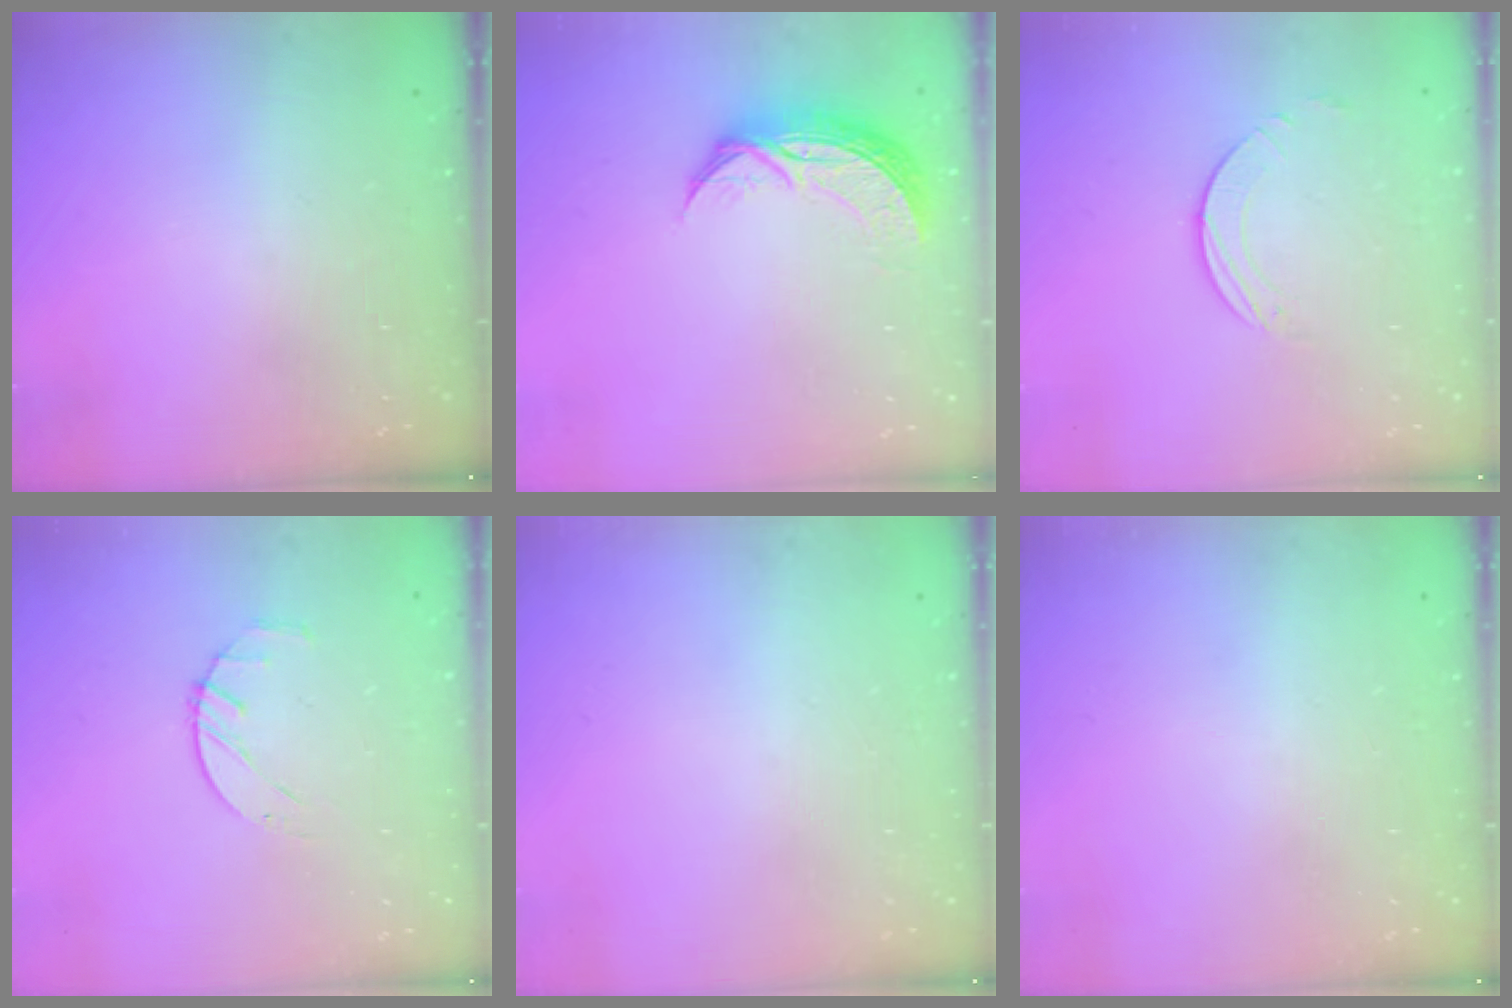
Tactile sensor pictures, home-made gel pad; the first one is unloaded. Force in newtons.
{"total": 10.1, "press": 10.1, "slide": 0.3}
{"total": 1.6, "press": 1.6, "slide": 0.2}
{"total": 2.5, "press": 2.5, "slide": 0.4}
{"total": 0.0}
{"total": 0.0}